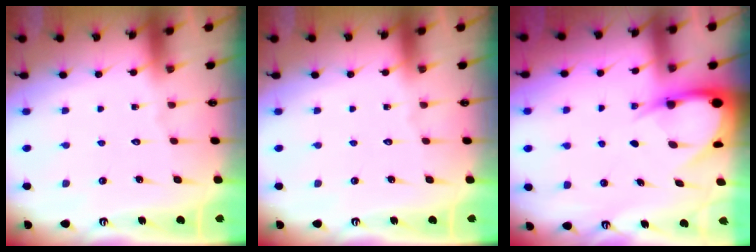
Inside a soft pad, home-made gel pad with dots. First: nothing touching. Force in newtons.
{"total": 0.0}
{"total": 6.9, "press": 6.8, "slide": 0.8}